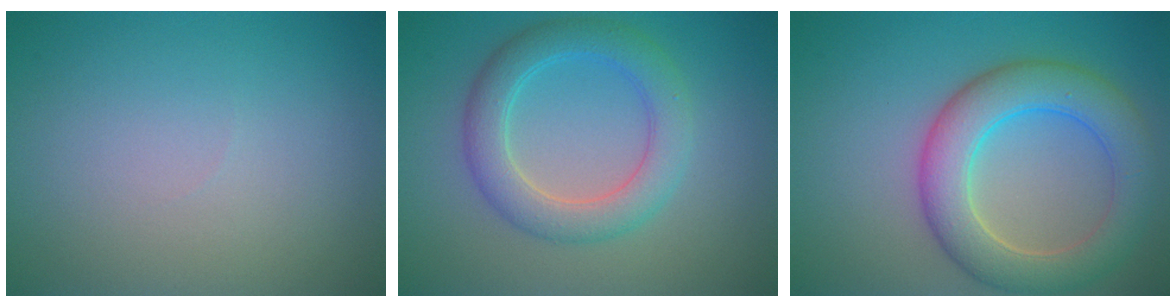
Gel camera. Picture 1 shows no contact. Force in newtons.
{"total": 4.7, "press": 4.7, "slide": 0.1}
{"total": 6.8, "press": 6.8, "slide": 0.5}